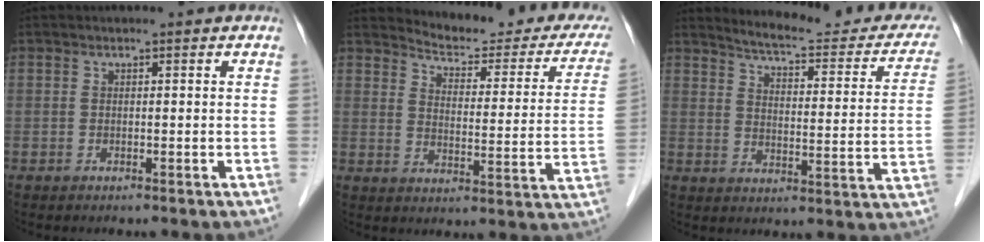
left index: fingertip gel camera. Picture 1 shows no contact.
{"total": 18.1, "force": [16.9, 3.9, 5.1], "torque": [-0.046, -0.059, 0.187]}
{"total": 18.1, "force": [16.6, 3.4, 6.3], "torque": [-0.070, -0.045, 0.194]}